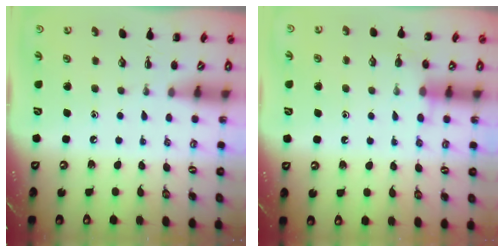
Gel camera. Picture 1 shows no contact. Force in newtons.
{"total": 6.0, "press": 5.9, "slide": 1.3}